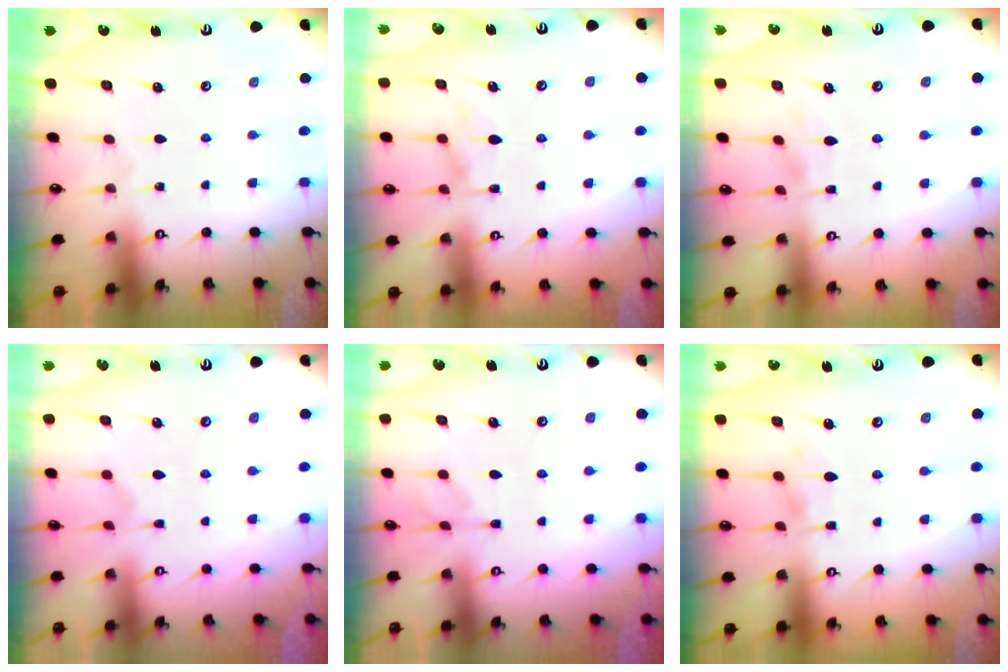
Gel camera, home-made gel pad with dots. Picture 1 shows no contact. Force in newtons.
{"total": 1.6, "press": 0.4, "slide": 1.6}
{"total": 0.9, "press": 0.6, "slide": 0.7}
{"total": 1.1, "press": 0.1, "slide": 1.1}
{"total": 2.4, "press": 2.1, "slide": 1.2}
{"total": 3.7, "press": 3.7, "slide": 0.4}